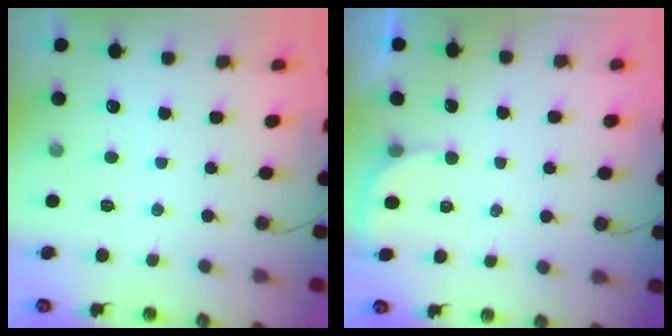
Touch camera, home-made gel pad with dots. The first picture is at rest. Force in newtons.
{"total": 2.5, "press": 2.5, "slide": 0.3}